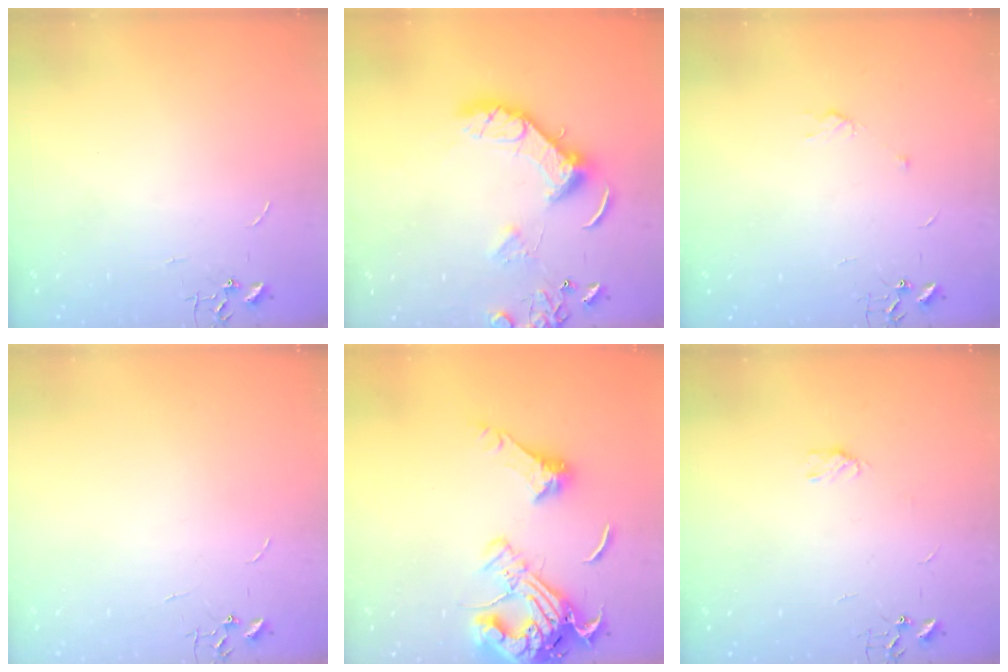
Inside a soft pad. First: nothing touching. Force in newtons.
{"total": 13.8, "press": 13.7, "slide": 1.3}
{"total": 3.6, "press": 3.5, "slide": 0.7}
{"total": 0.0}
{"total": 20.6, "press": 20.5, "slide": 2.2}
{"total": 2.5, "press": 2.5, "slide": 0.5}